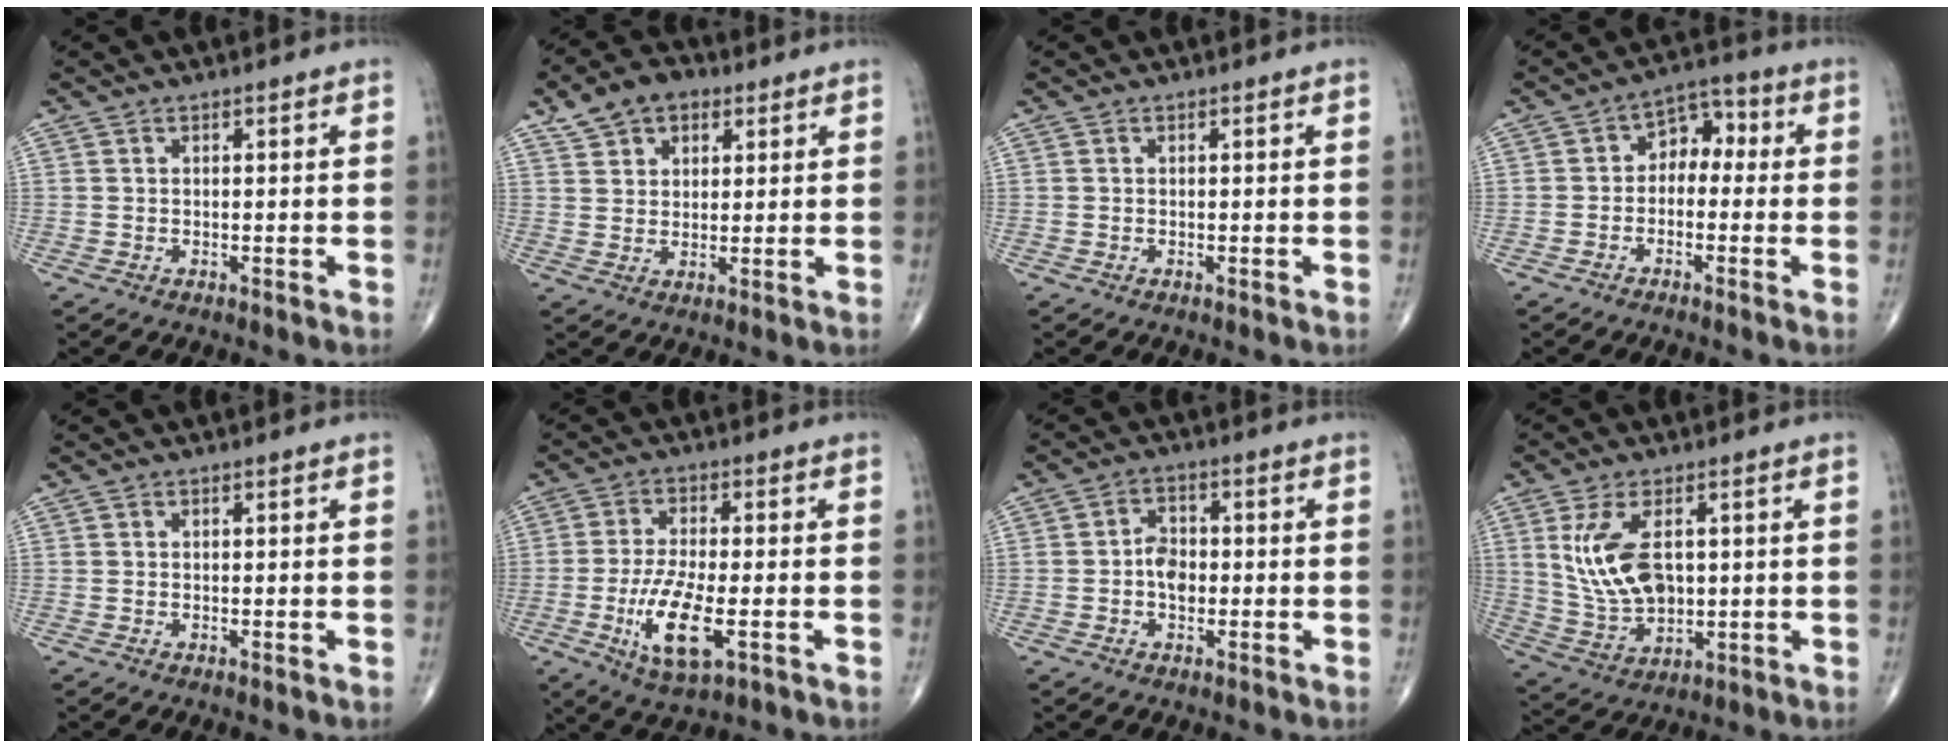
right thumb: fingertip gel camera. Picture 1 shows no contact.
{"total": 8.5, "force": [4.3, 5.7, 4.5], "torque": [-0.051, -0.002, 0.071]}
{"total": 0.0}
{"total": 6.2, "force": [-0.5, 4.5, 4.2], "torque": [-0.029, 0.032, -0.026]}
{"total": 0.0}
{"total": 10.9, "force": [-3.3, 3.7, 9.7], "torque": [-0.189, -0.003, -0.055]}
{"total": 4.6, "force": [-0.7, 3.2, 3.2], "torque": [-0.041, 0.014, -0.018]}
{"total": 13.2, "force": [2.7, 7.4, 10.6], "torque": [-0.206, -0.012, 0.066]}